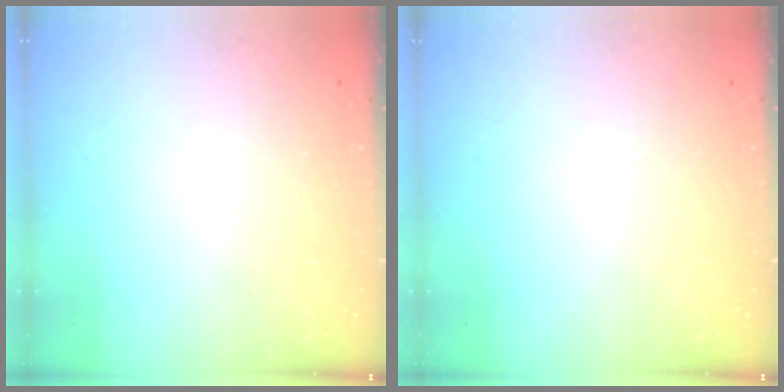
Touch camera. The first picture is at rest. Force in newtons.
{"total": 0.0}